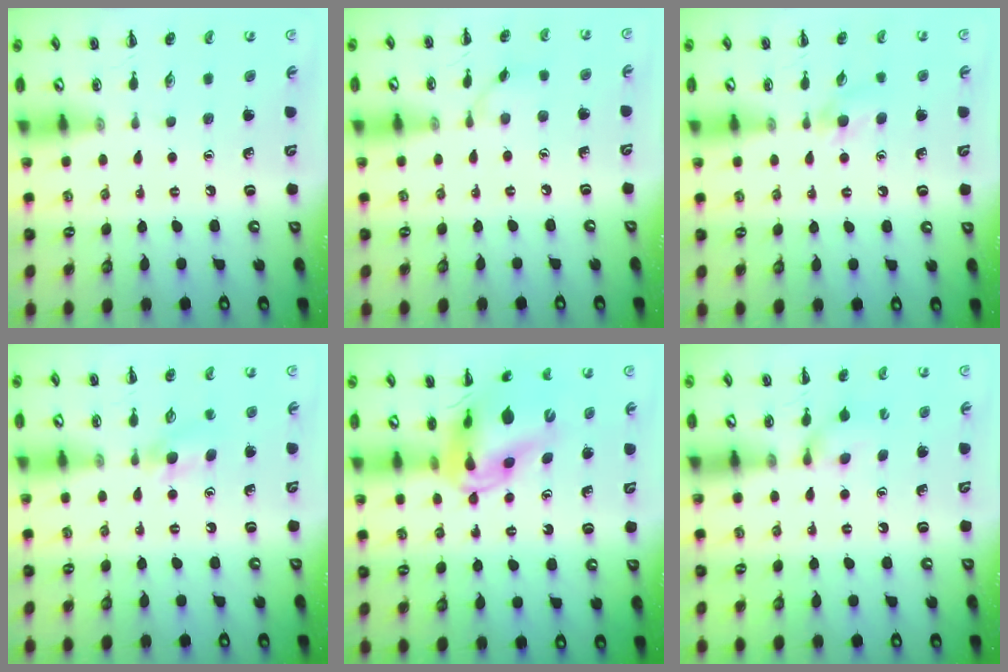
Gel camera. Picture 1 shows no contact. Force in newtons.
{"total": 4.1, "press": 4.0, "slide": 0.8}
{"total": 4.6, "press": 4.2, "slide": 1.9}
{"total": 3.8, "press": 3.6, "slide": 1.3}
{"total": 13.3, "press": 12.7, "slide": 4.0}
{"total": 5.5, "press": 5.3, "slide": 1.7}